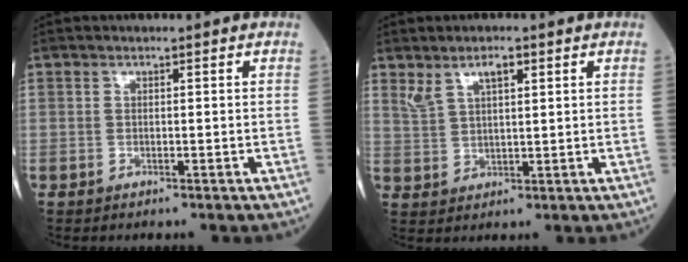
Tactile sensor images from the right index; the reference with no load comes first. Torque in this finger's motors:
{"motor_torque": [0.05, 0.11, 0.04, 0.04]}